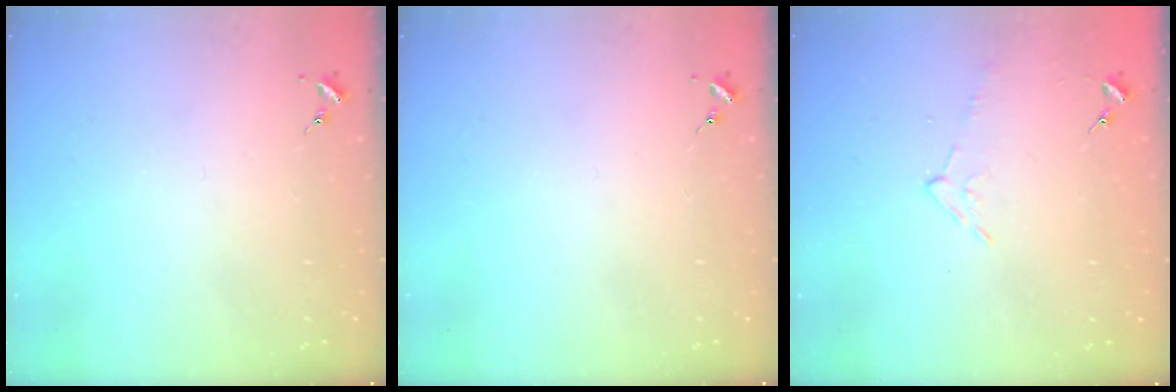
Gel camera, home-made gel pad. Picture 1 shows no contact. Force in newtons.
{"total": 0.0}
{"total": 4.7, "press": 4.7, "slide": 0.5}